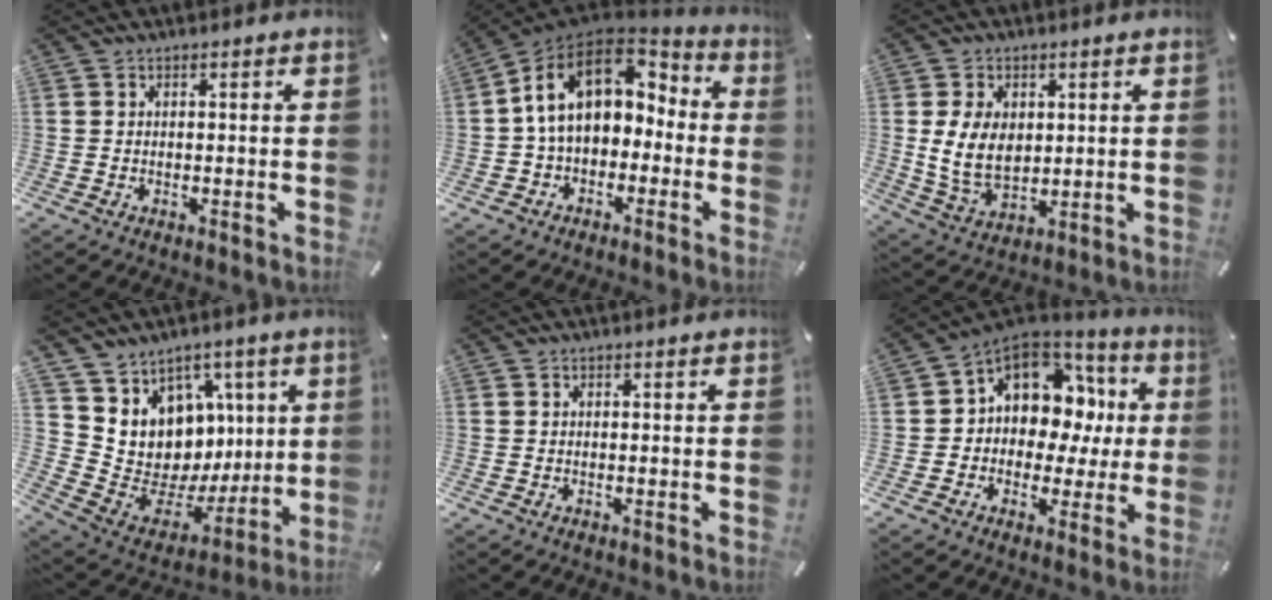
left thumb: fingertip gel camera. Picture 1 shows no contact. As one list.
[{"total": 15.2, "force": [2.8, 10.8, 10.3], "torque": [-0.190, 0.001, 0.050]}, {"total": 10.3, "force": [1.5, 7.6, 6.8], "torque": [-0.143, -0.002, 0.026]}, {"total": 10.6, "force": [2.3, 10.3, 0.7], "torque": [-0.001, -0.063, 0.071]}, {"total": 0.0}, {"total": 11.7, "force": [3.5, 9.3, 6.1], "torque": [-0.101, -0.029, 0.067]}]